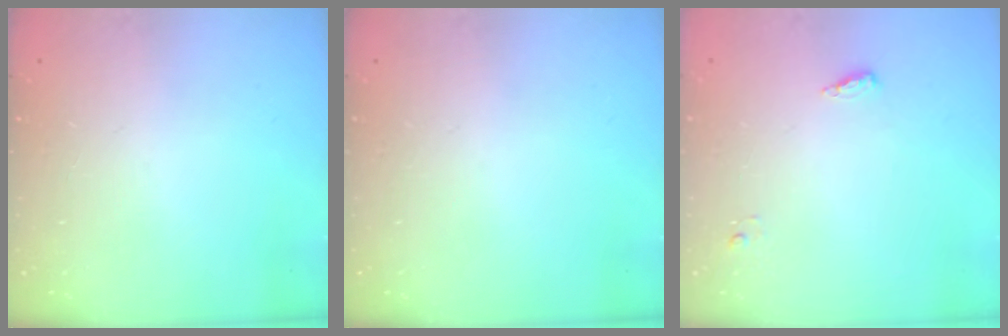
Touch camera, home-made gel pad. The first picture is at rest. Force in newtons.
{"total": 0.0}
{"total": 4.6, "press": 4.4, "slide": 1.1}